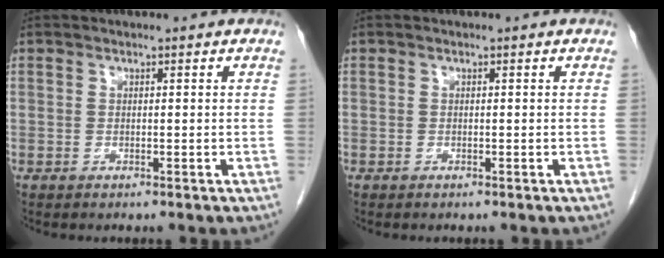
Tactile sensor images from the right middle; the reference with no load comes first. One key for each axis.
{"total": 0.0}